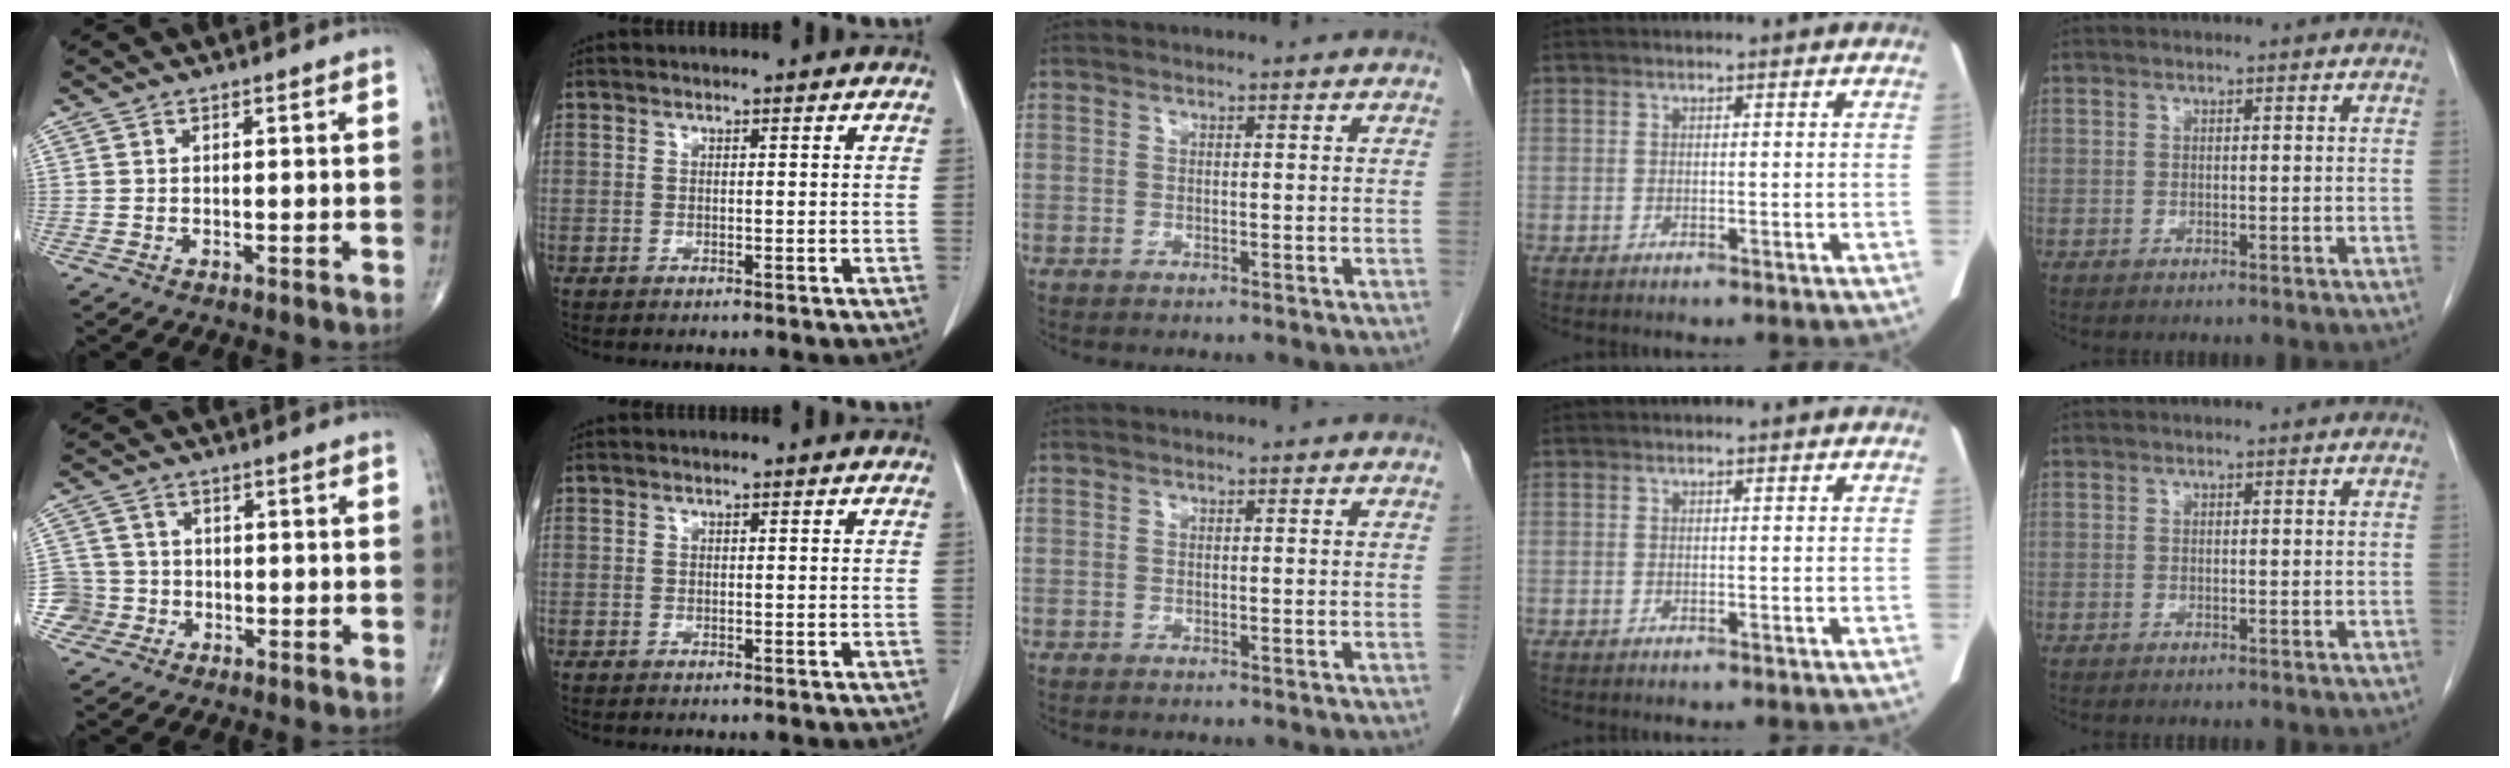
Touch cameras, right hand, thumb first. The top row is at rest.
{"thumb": {"total": 4.8, "force": [-1.8, 4.5, -0.4], "torque": [0.031, 0.018, -0.036]}}